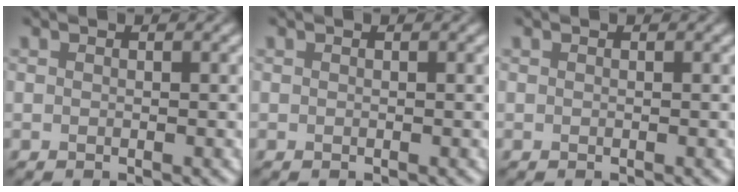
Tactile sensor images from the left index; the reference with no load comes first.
{"total": 0.0}
{"total": 0.0}